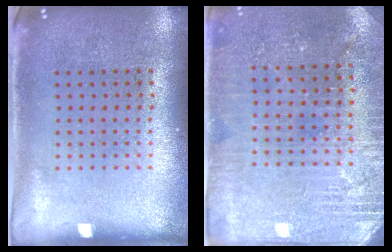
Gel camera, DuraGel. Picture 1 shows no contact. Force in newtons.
{"total": 2.8, "press": 2.8, "slide": 0.4}